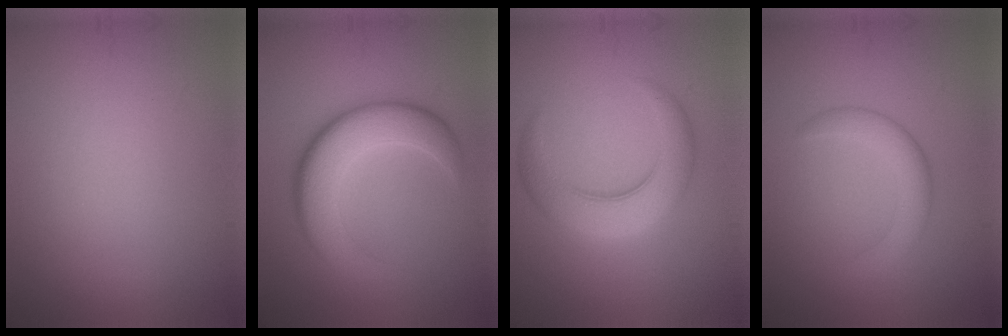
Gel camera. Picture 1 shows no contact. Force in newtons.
{"total": 7.0, "press": 6.9, "slide": 0.5}
{"total": 5.3, "press": 5.3, "slide": 0.1}
{"total": 2.8, "press": 2.8, "slide": 0.3}